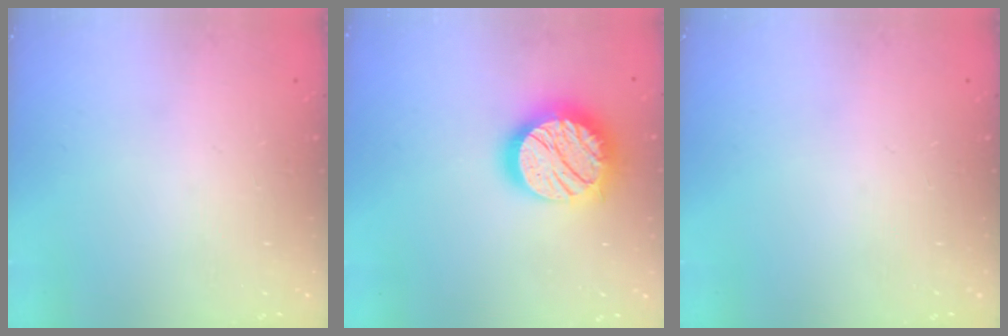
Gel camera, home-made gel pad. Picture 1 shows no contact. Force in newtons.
{"total": 19.8, "press": 19.8, "slide": 1.1}
{"total": 0.0}